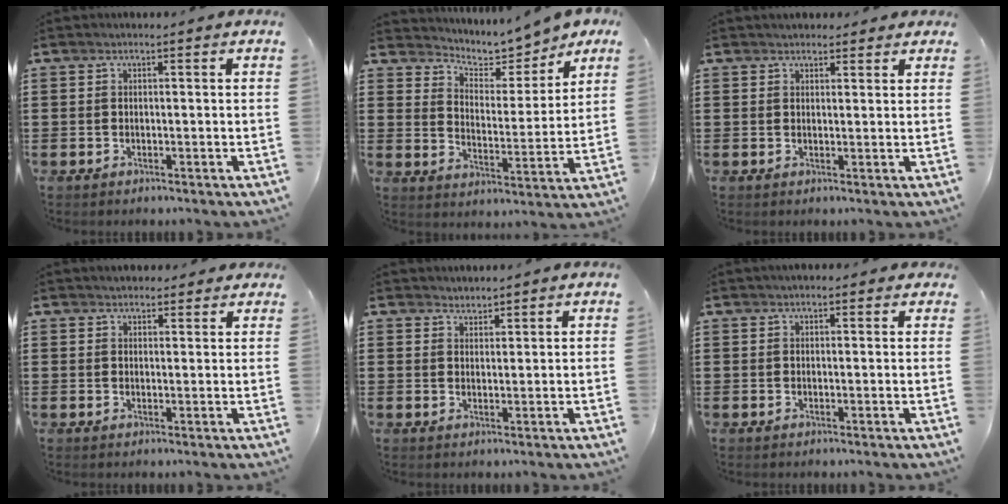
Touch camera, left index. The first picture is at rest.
{"total": 4.8, "force": [4.5, 1.5, 0.8], "torque": [-0.036, -0.033, 0.070]}
{"total": 1.9, "force": [1.7, 0.7, 0.0], "torque": [-0.004, 0.006, 0.033]}
{"total": 2.1, "force": [1.9, 0.7, 0.0], "torque": [0.004, 0.001, 0.036]}
{"total": 1.6, "force": [1.5, 0.4, -0.5], "torque": [0.004, 0.004, 0.031]}
{"total": 1.2, "force": [1.0, 0.5, 0.4], "torque": [-0.008, 0.006, 0.018]}